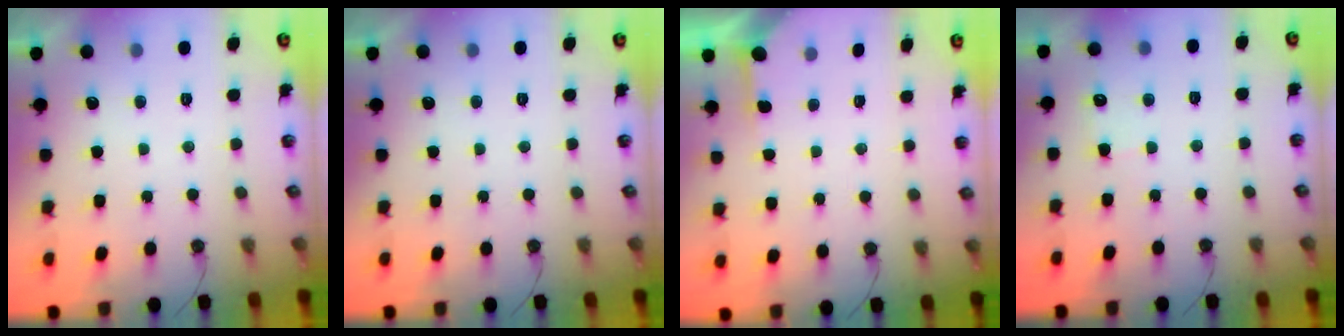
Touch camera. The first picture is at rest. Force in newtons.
{"total": 0.0}
{"total": 1.8, "press": 1.8, "slide": 0.3}
{"total": 4.8, "press": 4.8, "slide": 0.5}